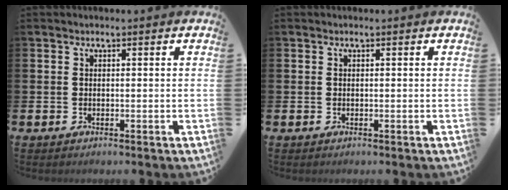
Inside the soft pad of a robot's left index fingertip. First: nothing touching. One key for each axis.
{"total": 0.0}